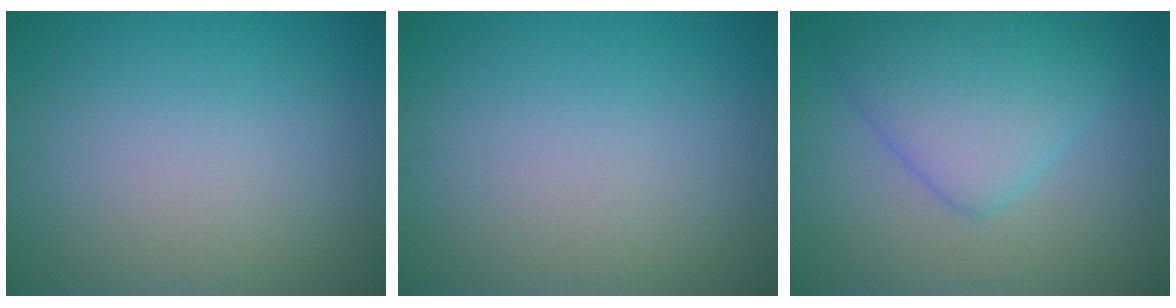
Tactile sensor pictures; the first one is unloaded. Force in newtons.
{"total": 0.0}
{"total": 5.3, "press": 5.3, "slide": 0.2}